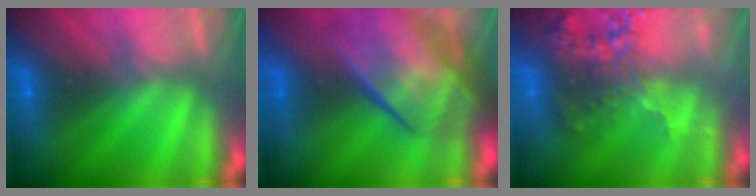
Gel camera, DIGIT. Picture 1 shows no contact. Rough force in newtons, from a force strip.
{"total": 7.4}
{"total": 8.3}